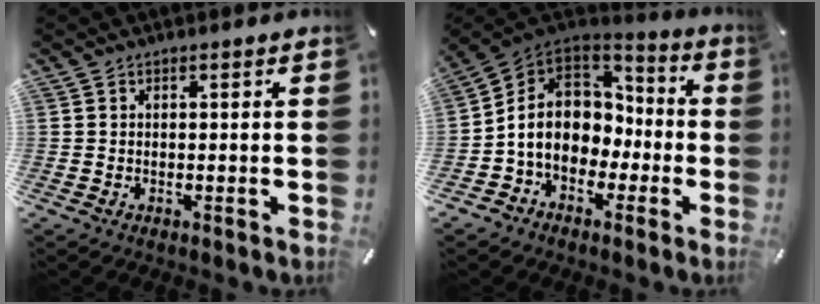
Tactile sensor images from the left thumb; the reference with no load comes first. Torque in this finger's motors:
{"motor_torque": [2.25, 2.76, 1.19, 1.05, 0.20]}